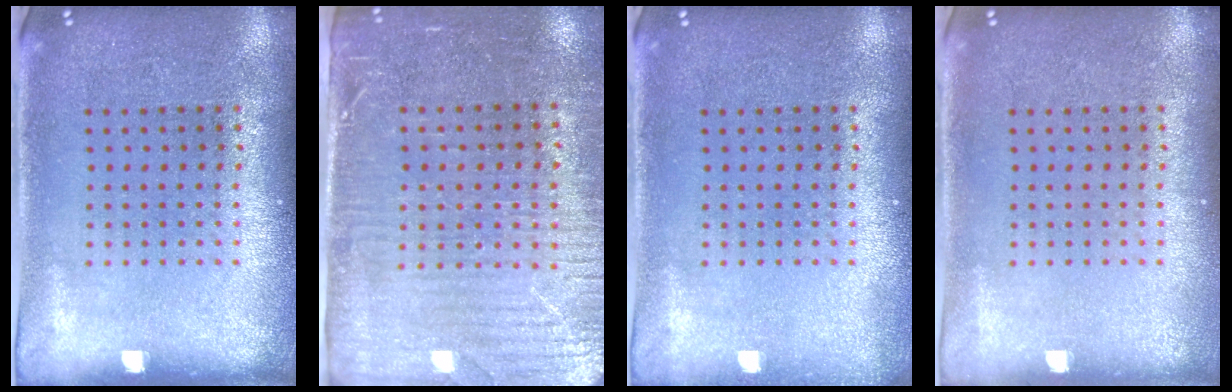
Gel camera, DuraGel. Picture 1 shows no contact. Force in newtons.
{"total": 3.6, "press": 3.1, "slide": 1.7}
{"total": 0.6, "press": 0.5, "slide": 0.2}
{"total": 0.0}